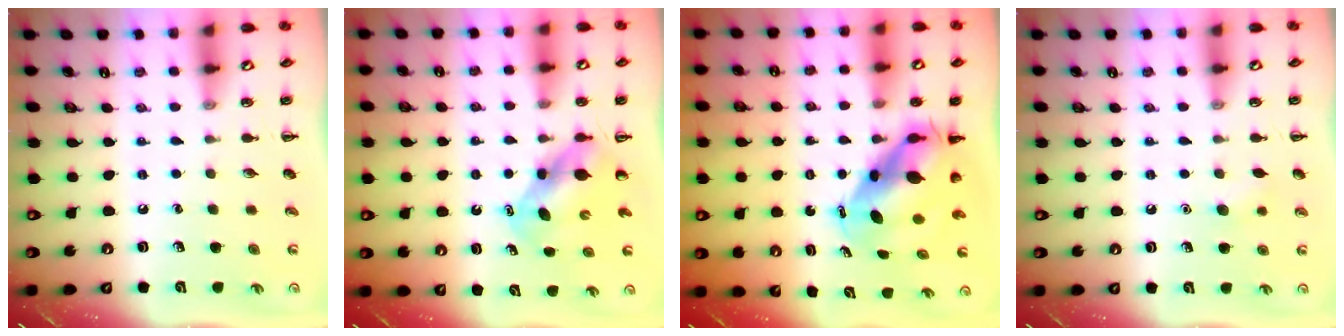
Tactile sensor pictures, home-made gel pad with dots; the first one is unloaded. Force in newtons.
{"total": 6.1, "press": 6.0, "slide": 1.0}
{"total": 8.7, "press": 8.4, "slide": 2.2}
{"total": 5.8, "press": 5.6, "slide": 1.6}